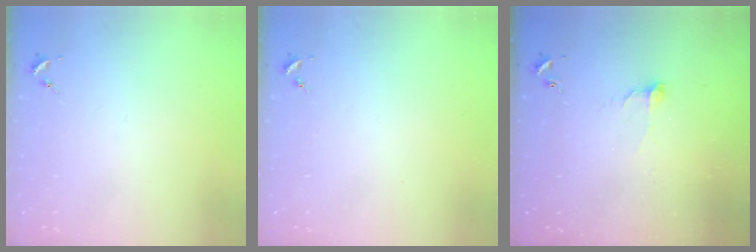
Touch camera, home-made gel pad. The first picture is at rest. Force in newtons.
{"total": 0.0}
{"total": 6.6, "press": 6.6, "slide": 0.5}